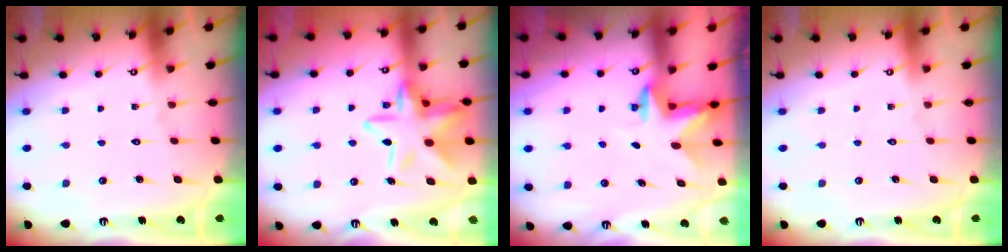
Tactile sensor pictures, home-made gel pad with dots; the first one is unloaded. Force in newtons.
{"total": 15.6, "press": 15.5, "slide": 1.3}
{"total": 2.6, "press": 2.5, "slide": 0.4}
{"total": 0.0}